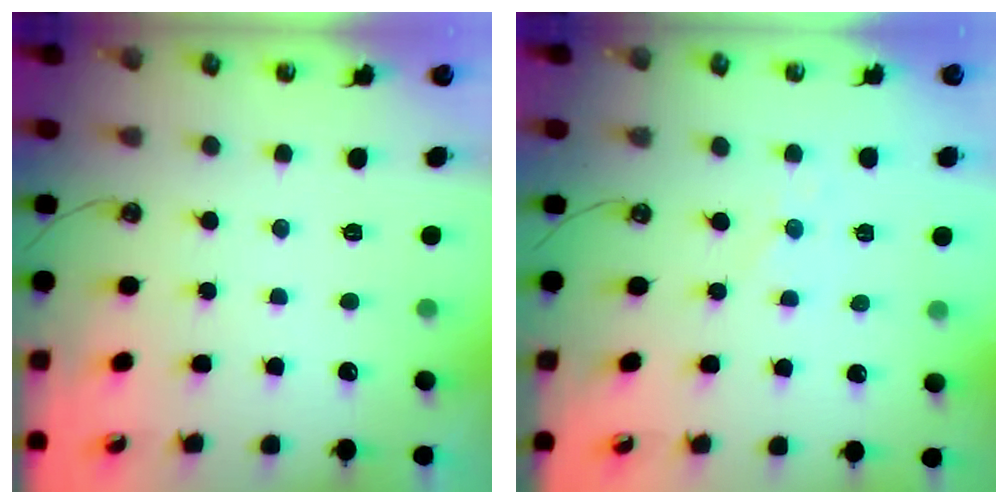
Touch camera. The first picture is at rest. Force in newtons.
{"total": 3.1, "press": 3.1, "slide": 0.3}